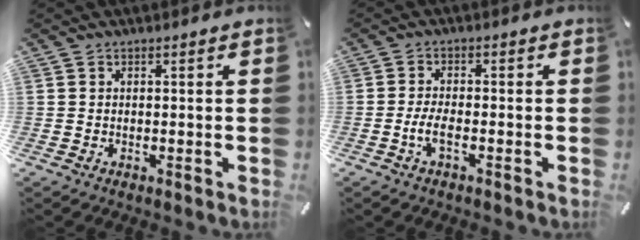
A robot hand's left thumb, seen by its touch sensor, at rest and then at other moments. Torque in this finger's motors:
{"motor_torque": [-0.12, 0.21, 0.13, 0.12, 0.08]}